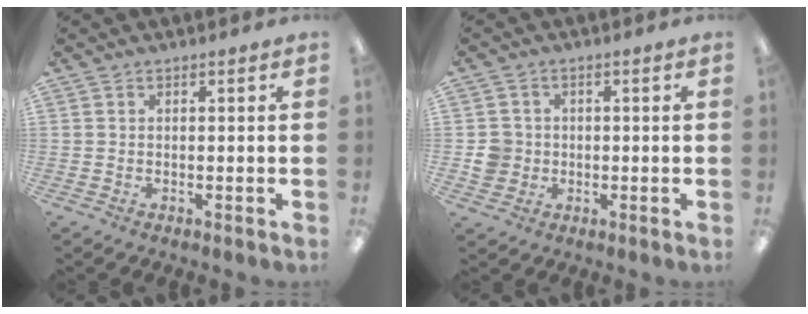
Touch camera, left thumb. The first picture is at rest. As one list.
[{"total": 5.0, "force": [-0.2, 4.8, 1.3], "torque": [-0.014, 0.007, -0.003]}]